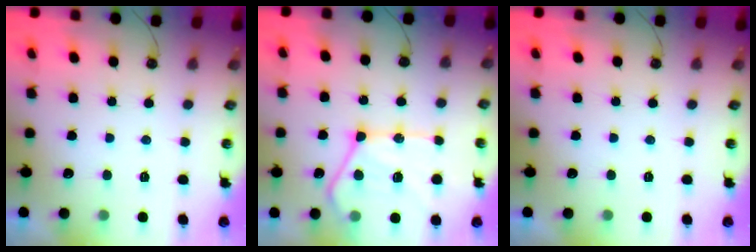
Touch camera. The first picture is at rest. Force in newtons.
{"total": 19.2, "press": 19.1, "slide": 2.2}
{"total": 0.0}